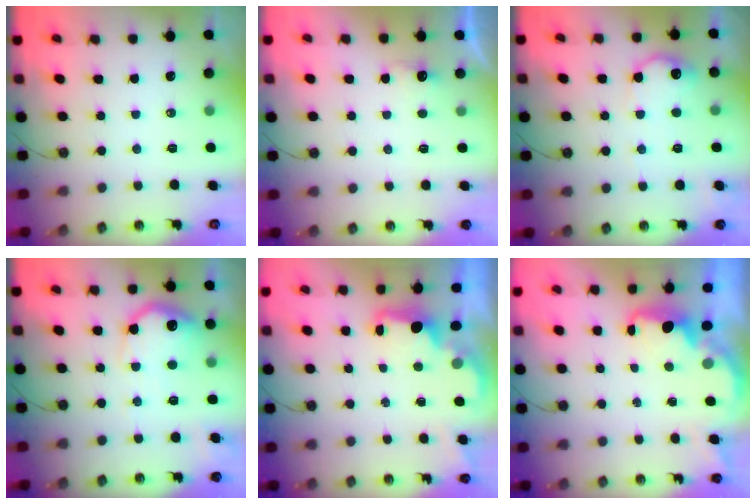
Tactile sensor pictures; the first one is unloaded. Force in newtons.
{"total": 2.2, "press": 2.0, "slide": 0.9}
{"total": 11.6, "press": 11.6, "slide": 0.5}
{"total": 16.7, "press": 16.6, "slide": 0.9}
{"total": 2.0, "press": 1.9, "slide": 0.8}
{"total": 2.2, "press": 2.1, "slide": 0.9}